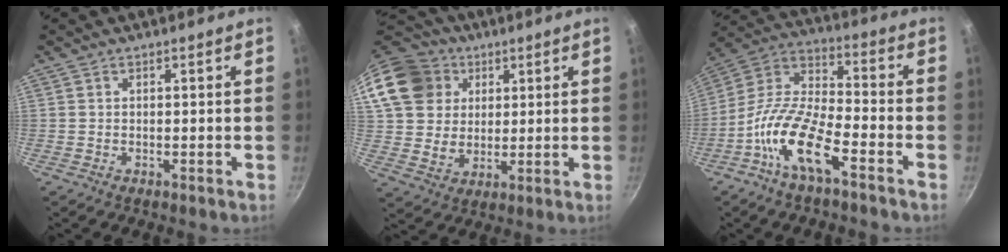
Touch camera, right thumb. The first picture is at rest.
{"total": 17.6, "force": [6.3, 14.5, 7.9], "torque": [-0.145, 0.013, 0.118]}
{"total": 15.1, "force": [-7.7, 5.2, 11.9], "torque": [-0.227, 0.056, -0.166]}